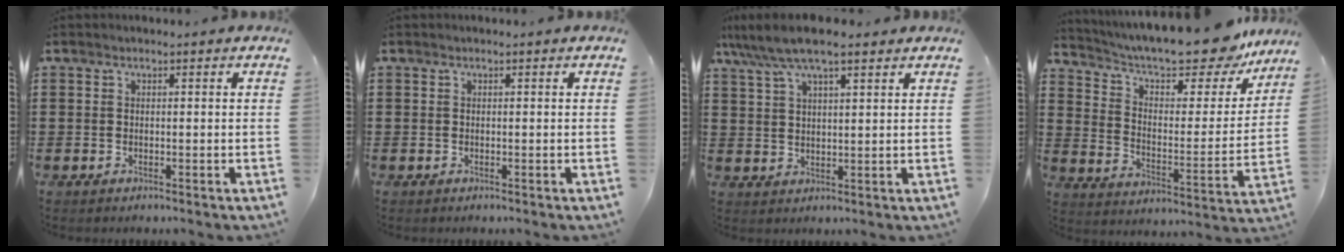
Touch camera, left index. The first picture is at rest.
{"total": 0.0}
{"total": 7.1, "force": [5.4, 1.7, 4.3], "torque": [-0.096, -0.005, 0.097]}
{"total": 11.3, "force": [10.2, 1.4, 4.7], "torque": [-0.103, -0.074, 0.167]}